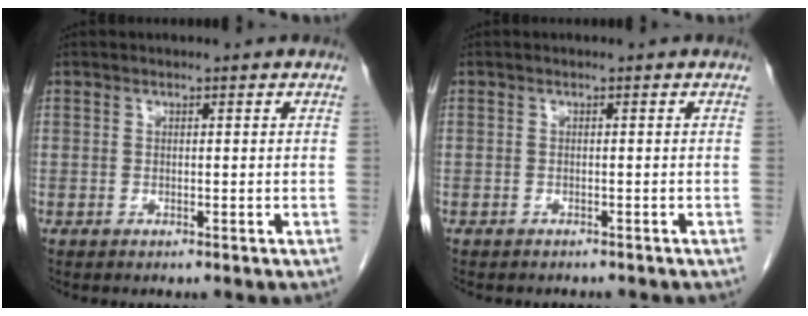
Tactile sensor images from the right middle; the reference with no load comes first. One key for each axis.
{"total": 3.1, "fx": -2.8, "fy": 0.9, "fz": 0.9, "tx": -0.018, "ty": -0.006, "tz": -0.032}